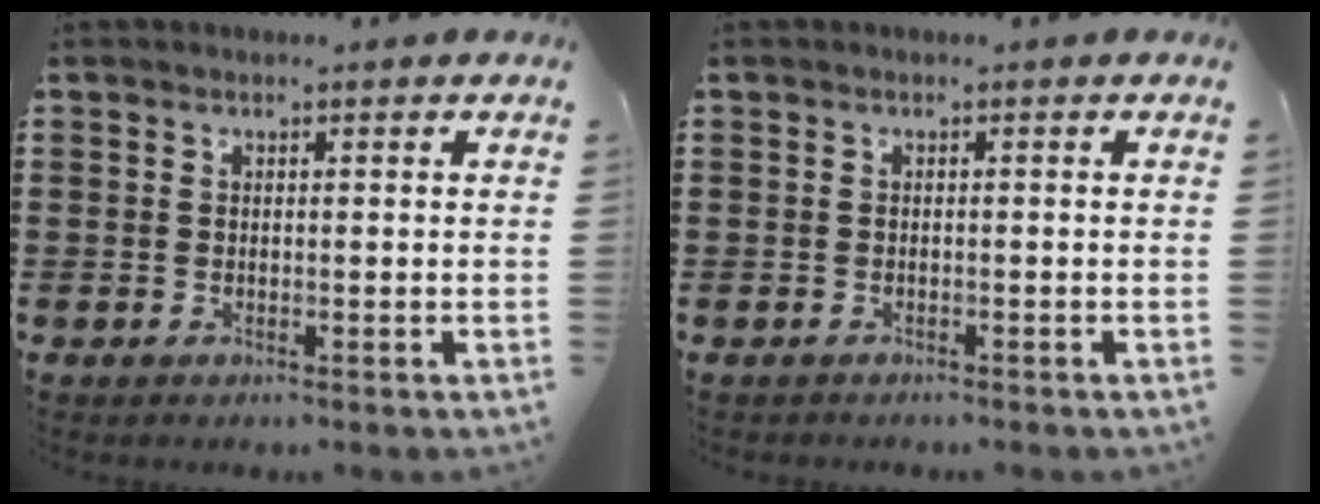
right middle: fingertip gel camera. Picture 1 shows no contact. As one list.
[{"total": 0.6, "force": [-0.6, 0.0, -0.1], "torque": [-0.001, -0.001, -0.012]}]